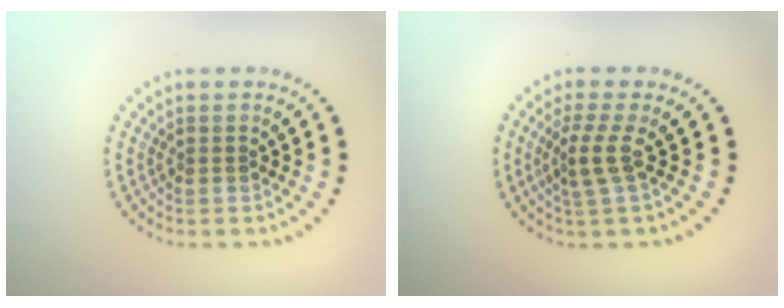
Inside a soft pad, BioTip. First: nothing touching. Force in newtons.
{"total": 2.3, "press": 1.5, "slide": 1.7}